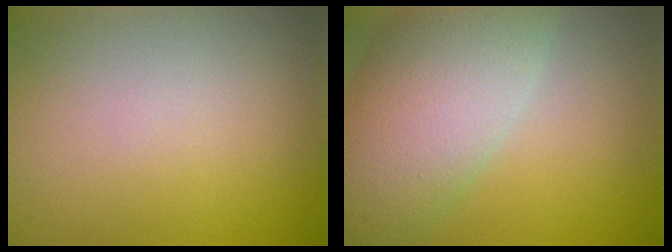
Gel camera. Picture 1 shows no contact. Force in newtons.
{"total": 8.6, "press": 8.6, "slide": 0.4}